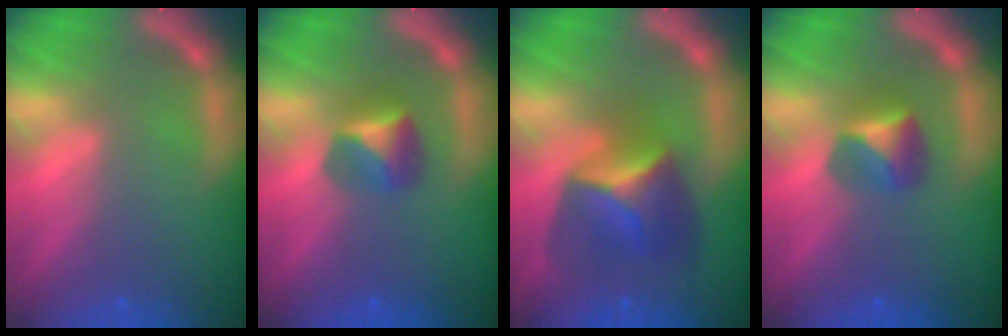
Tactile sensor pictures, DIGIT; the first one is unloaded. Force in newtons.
{"total": 2.9}
{"total": 6.4}
{"total": 2.9}